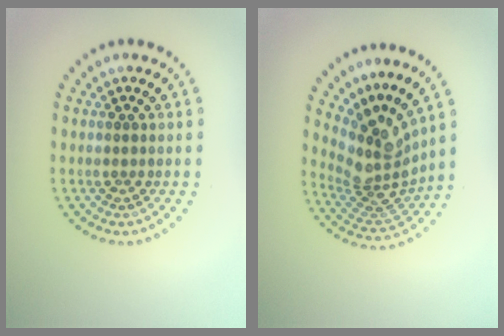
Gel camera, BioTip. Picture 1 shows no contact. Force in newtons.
{"total": 4.7, "press": 3.1, "slide": 3.5}